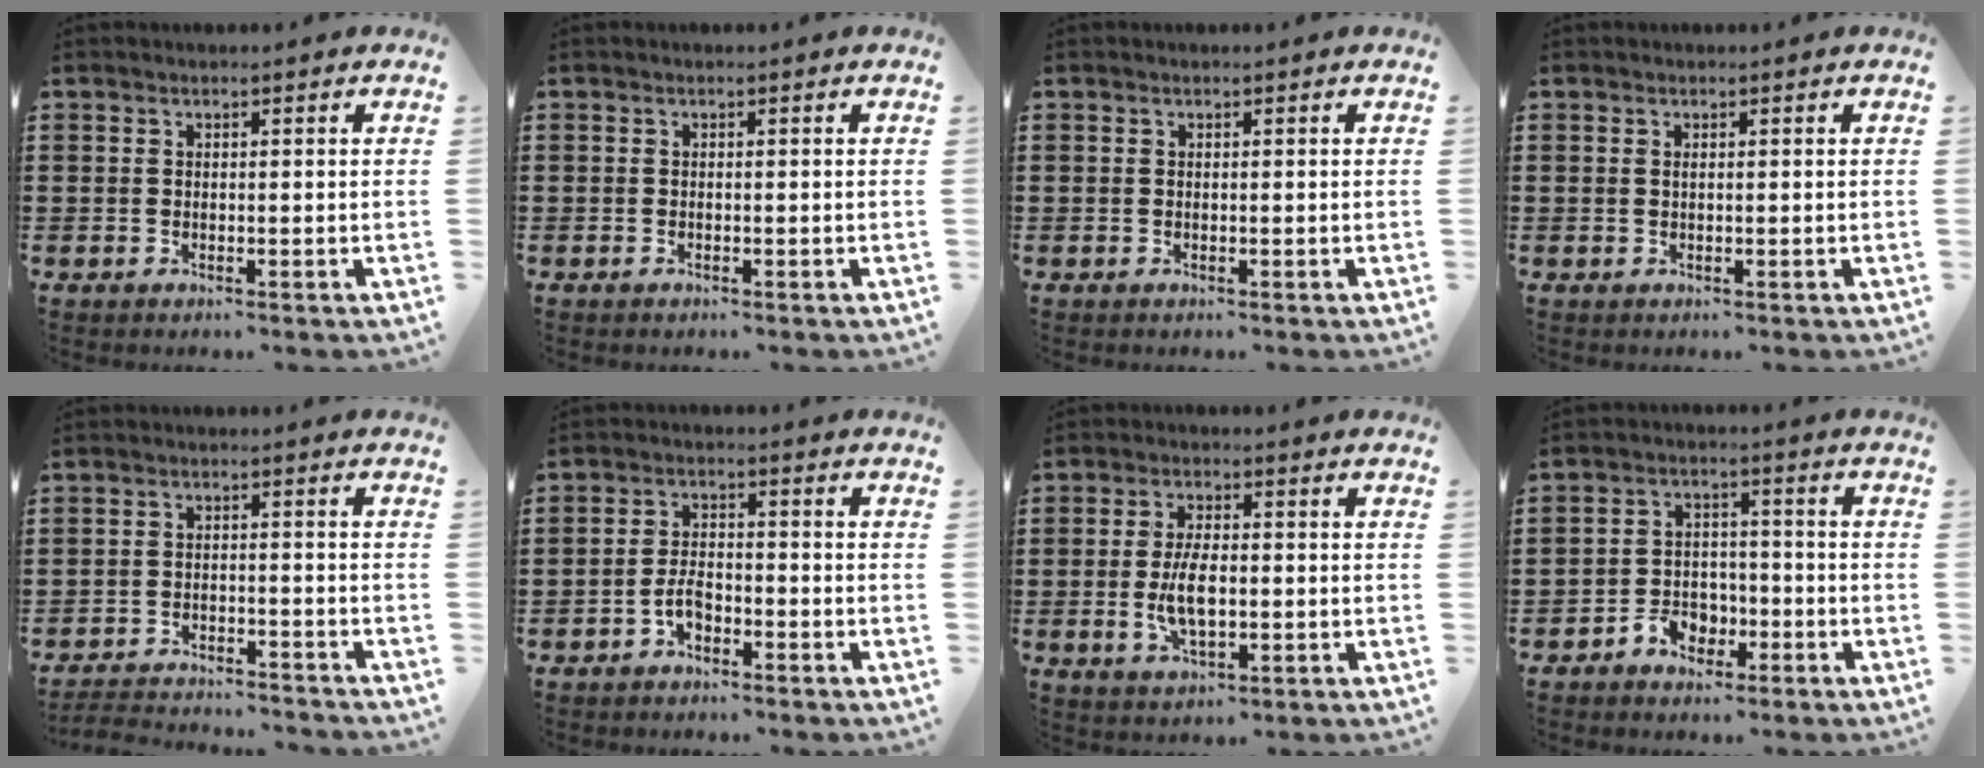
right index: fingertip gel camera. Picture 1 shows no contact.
{"total": 0.0}
{"total": 0.0}
{"total": 0.0}
{"total": 3.3, "force": [-3.3, 0.1, 0.2], "torque": [-0.009, 0.000, -0.070]}
{"total": 3.3, "force": [-1.9, 1.4, 2.3], "torque": [-0.057, -0.003, -0.040]}
{"total": 6.4, "force": [-0.7, 2.8, 5.7], "torque": [-0.128, -0.006, -0.019]}
{"total": 4.1, "force": [-2.6, 2.9, 1.5], "torque": [-0.032, 0.008, -0.048]}